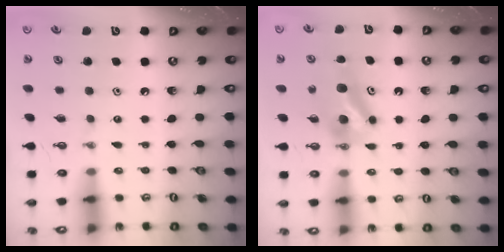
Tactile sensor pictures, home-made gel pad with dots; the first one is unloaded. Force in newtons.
{"total": 7.2, "press": 6.8, "slide": 2.3}